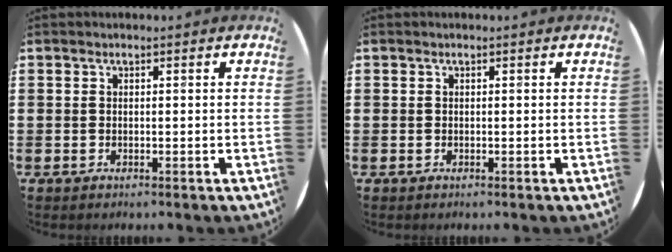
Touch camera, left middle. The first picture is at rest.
{"total": 0.0}